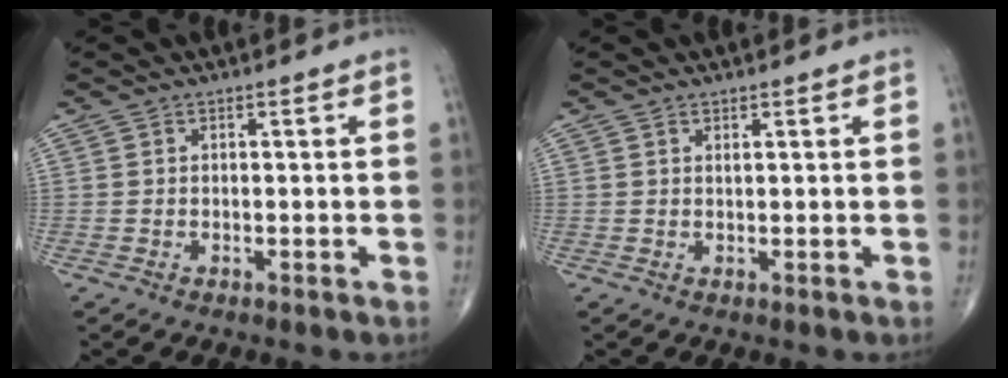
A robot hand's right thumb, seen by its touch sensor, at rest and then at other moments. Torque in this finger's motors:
{"motor_torque": [-0.45, 0.19, -0.16, -0.07, 0.05]}